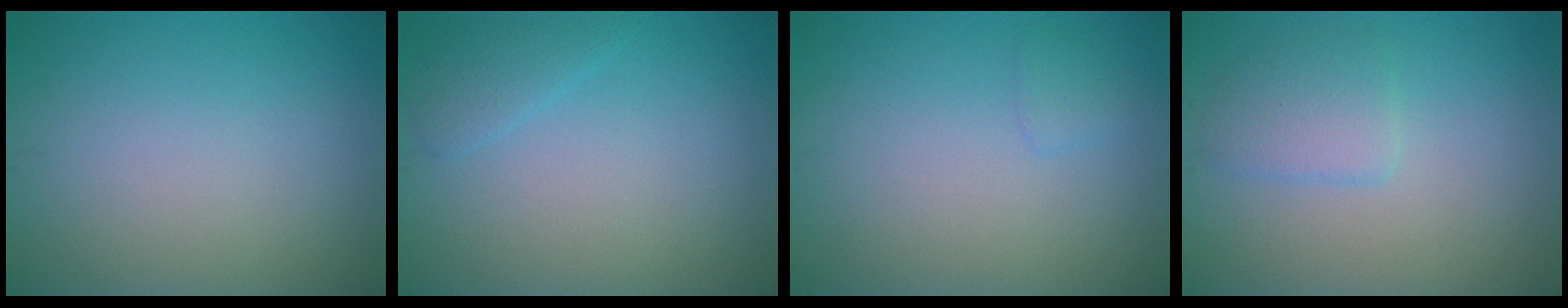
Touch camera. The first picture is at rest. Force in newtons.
{"total": 1.5, "press": 1.5, "slide": 0.1}
{"total": 0.9, "press": 0.8, "slide": 0.1}
{"total": 2.4, "press": 2.4, "slide": 0.2}